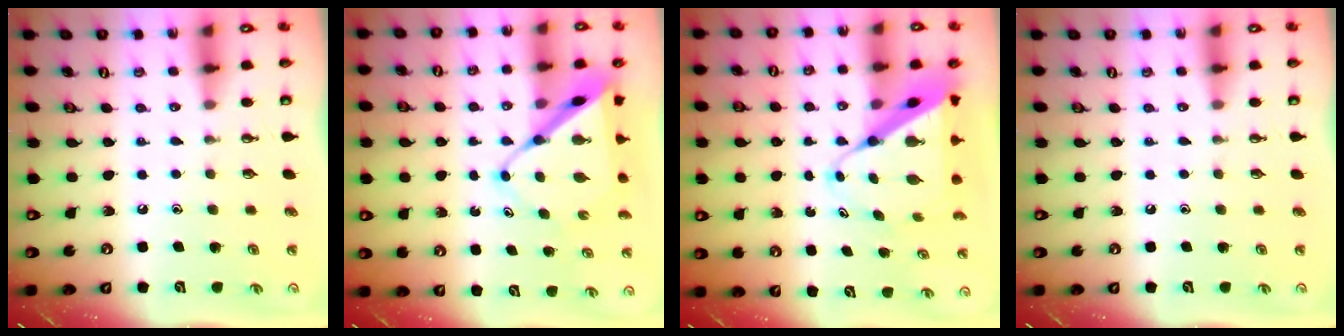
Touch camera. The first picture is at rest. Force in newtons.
{"total": 10.8, "press": 10.8, "slide": 0.9}
{"total": 10.6, "press": 10.6, "slide": 0.8}
{"total": 0.0}